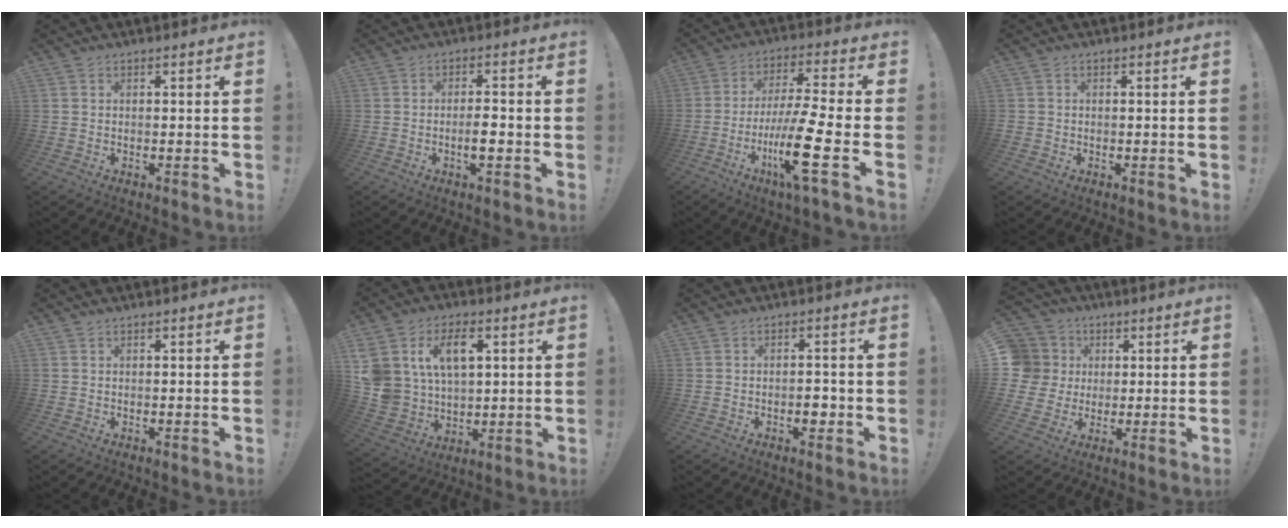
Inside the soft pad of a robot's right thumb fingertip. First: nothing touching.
{"total": 4.5, "force": [-1.5, 1.1, 4.1], "torque": [-0.067, -0.001, -0.029]}
{"total": 16.6, "force": [-5.7, 2.0, 15.5], "torque": [-0.285, 0.019, -0.091]}
{"total": 0.9, "force": [-0.4, 0.8, 0.1], "torque": [-0.008, 0.006, -0.006]}
{"total": 0.6, "force": [0.1, -0.1, -0.6], "torque": [0.014, 0.001, 0.001]}
{"total": 14.0, "force": [5.8, 9.9, 8.1], "torque": [-0.150, -0.019, 0.112]}
{"total": 3.5, "force": [-1.4, 1.9, 2.6], "torque": [-0.023, 0.001, -0.026]}
{"total": 10.5, "force": [1.6, 10.0, 2.9], "torque": [-0.047, -0.003, 0.037]}